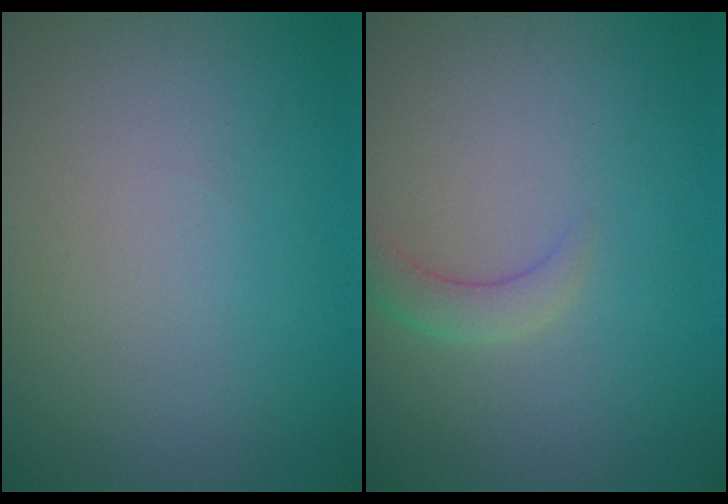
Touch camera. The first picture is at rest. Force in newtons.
{"total": 1.9, "press": 1.9, "slide": 0.2}